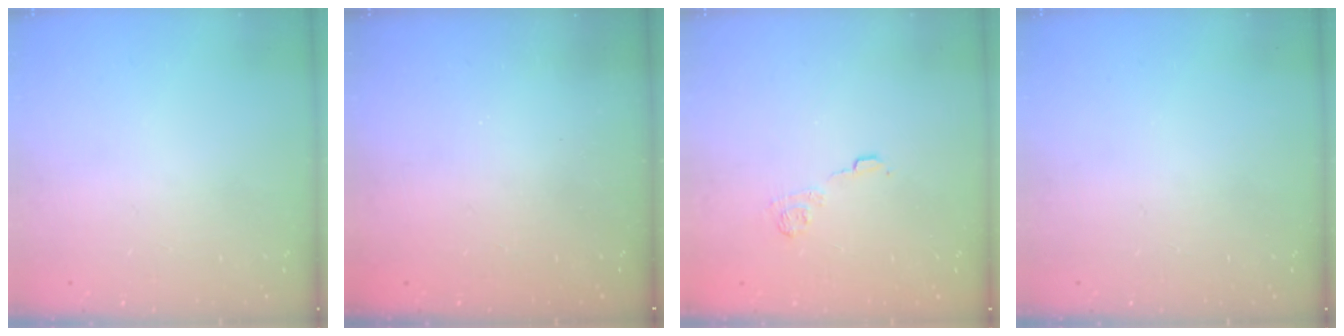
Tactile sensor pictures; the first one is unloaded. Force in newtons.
{"total": 2.2, "press": 2.1, "slide": 0.7}
{"total": 7.6, "press": 7.5, "slide": 1.0}
{"total": 0.0}